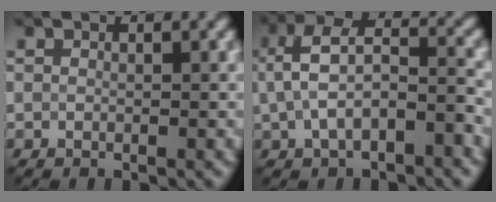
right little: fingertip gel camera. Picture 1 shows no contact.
{"total": 5.9, "force": [-0.6, 3.1, 4.9], "torque": [-0.096, 0.016, -0.012]}